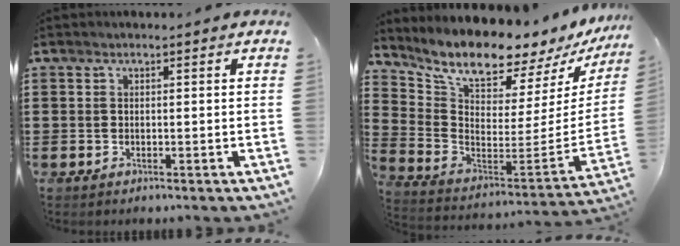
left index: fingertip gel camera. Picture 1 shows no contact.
{"total": 8.8, "force": [8.1, 1.1, 3.2], "torque": [-0.094, -0.081, 0.133]}